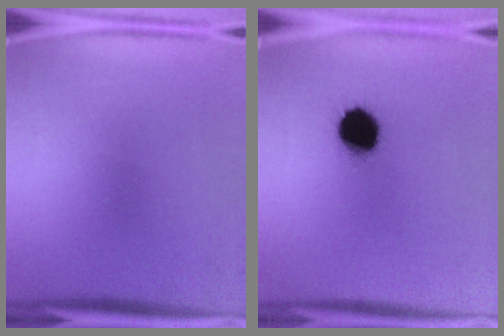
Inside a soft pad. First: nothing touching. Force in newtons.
{"total": 11.1}